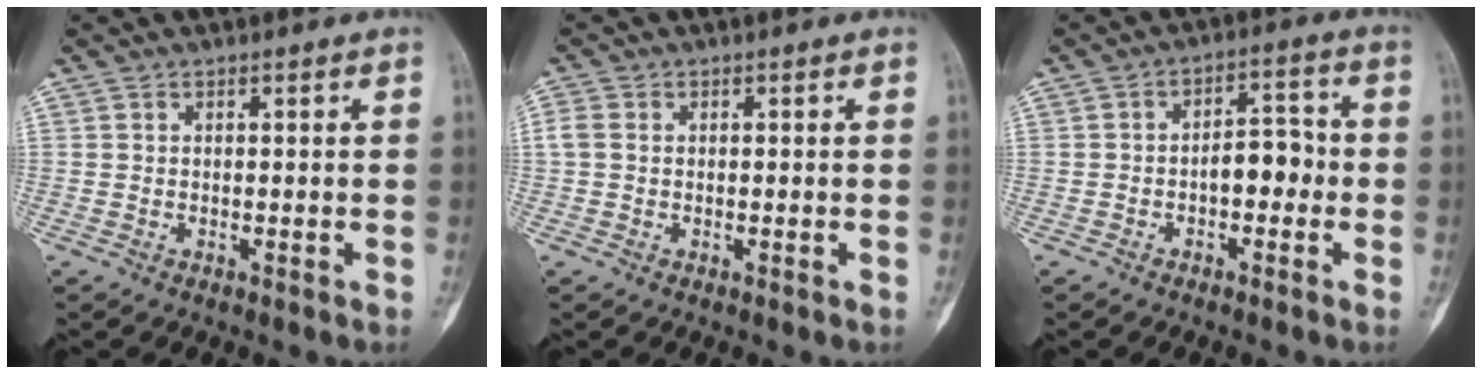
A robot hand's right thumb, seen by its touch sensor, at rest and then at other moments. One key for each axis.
{"total": 2.0, "fx": 0.1, "fy": 1.6, "fz": 1.2, "tx": -0.034, "ty": 0.005, "tz": -0.001}
{"total": 6.2, "fx": -1.3, "fy": 3.6, "fz": 4.9, "tx": -0.053, "ty": 0.028, "tz": -0.027}